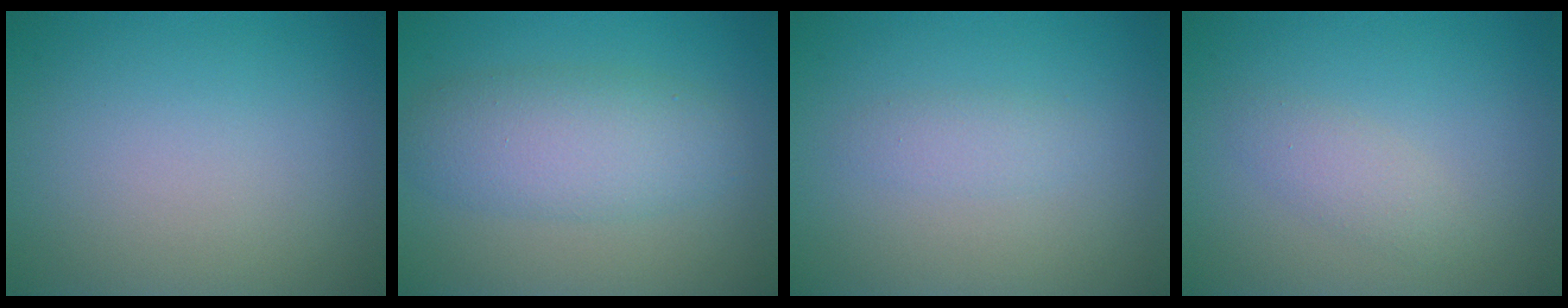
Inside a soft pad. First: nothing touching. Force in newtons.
{"total": 4.9, "press": 4.9, "slide": 0.2}
{"total": 1.5, "press": 1.5, "slide": 0.1}
{"total": 1.6, "press": 1.6, "slide": 0.1}